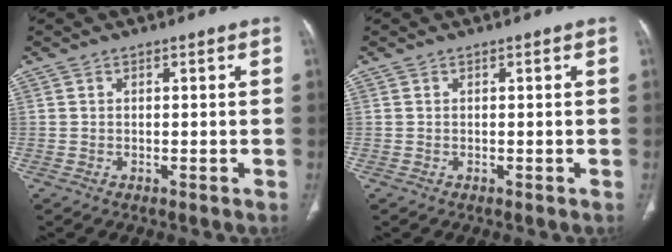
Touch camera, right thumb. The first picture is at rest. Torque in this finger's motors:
{"motor_torque": [-0.07, -0.05, -0.32, 0.32, 0.00]}